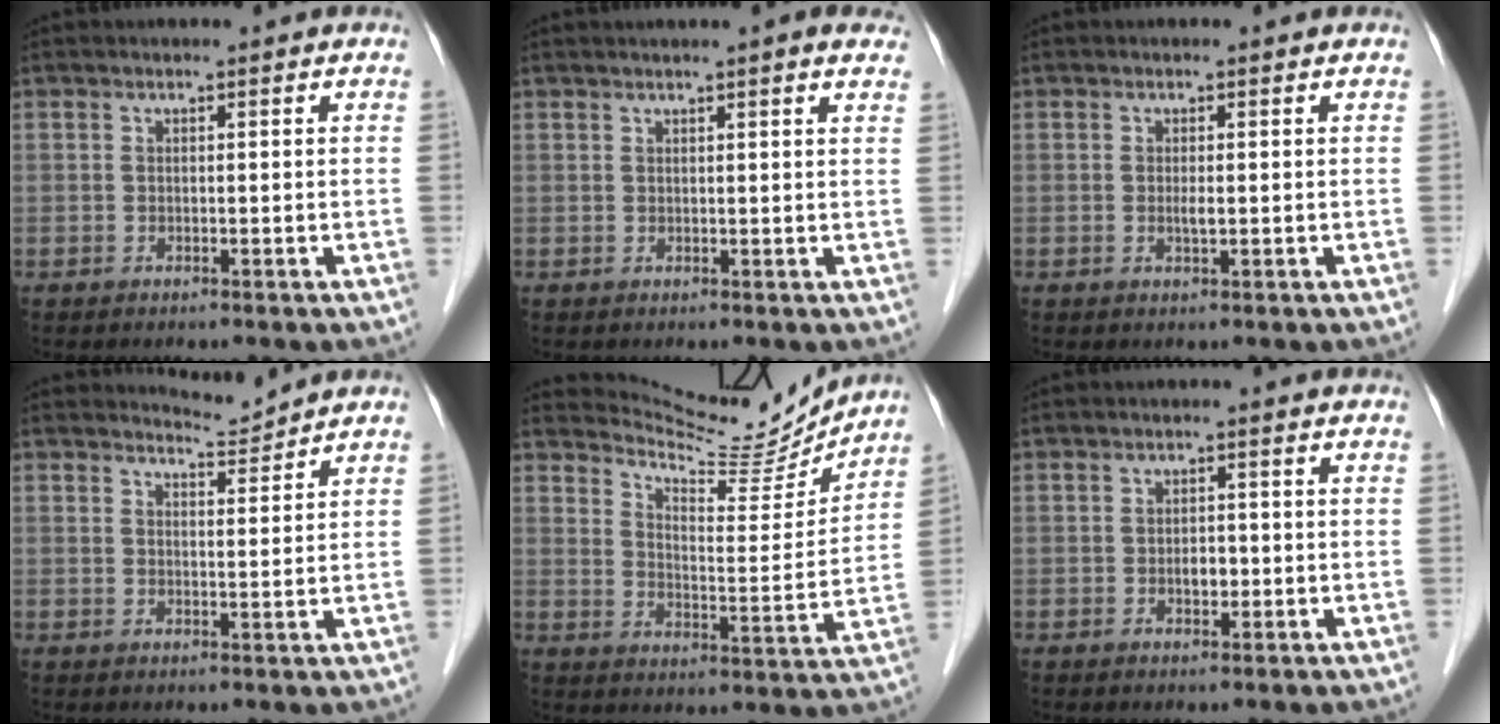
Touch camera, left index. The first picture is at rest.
{"total": 4.7, "force": [3.7, 0.1, 2.9], "torque": [-0.040, 0.017, 0.042]}
{"total": 1.1, "force": [0.0, 0.2, 1.1], "torque": [-0.023, -0.002, 0.000]}
{"total": 3.0, "force": [2.9, -0.6, -0.7], "torque": [0.001, -0.014, 0.053]}
{"total": 12.5, "force": [12.3, 1.0, 1.5], "torque": [-0.033, -0.027, 0.178]}
{"total": 2.1, "force": [-0.6, 1.2, 1.6], "torque": [-0.026, 0.002, -0.006]}